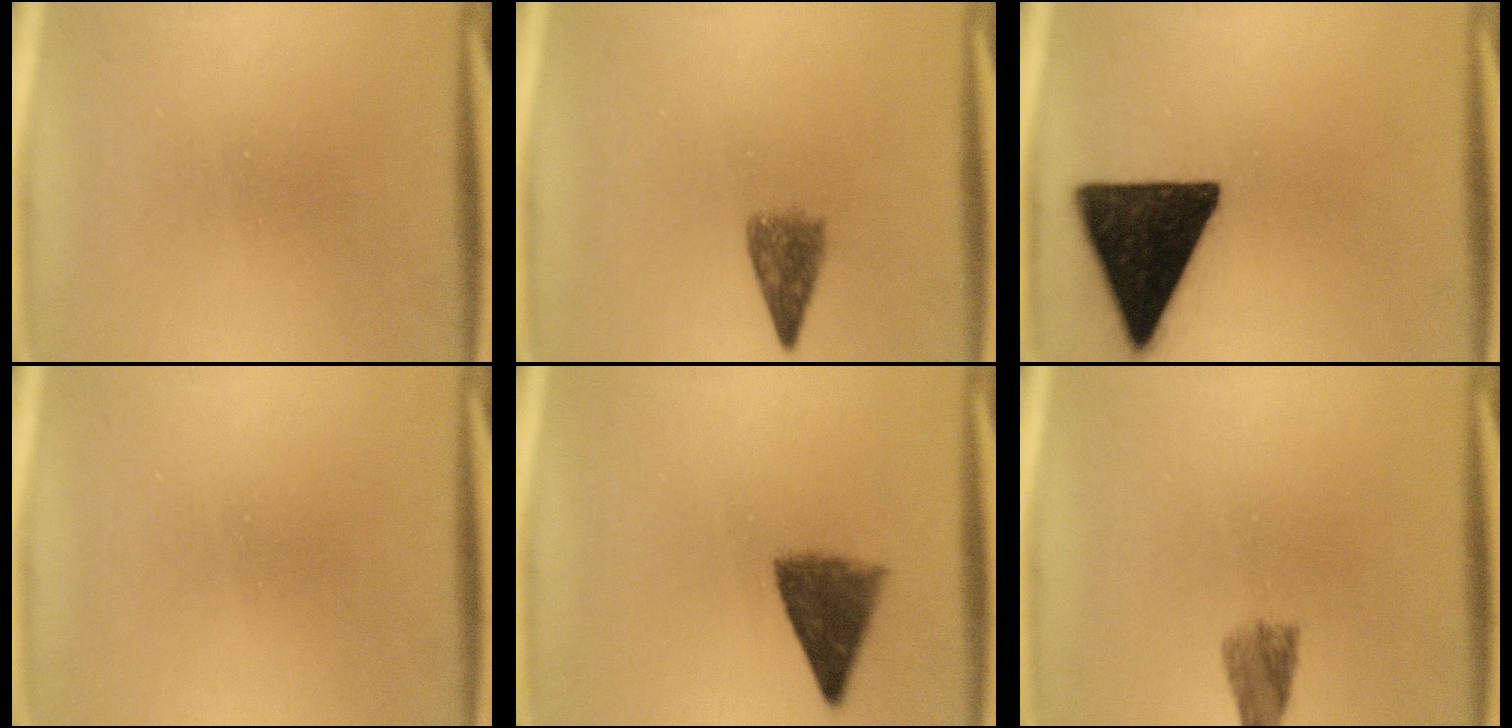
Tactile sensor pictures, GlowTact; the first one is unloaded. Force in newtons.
{"total": 4.1}
{"total": 18.1}
{"total": 0.0}
{"total": 5.6}
{"total": 3.8}